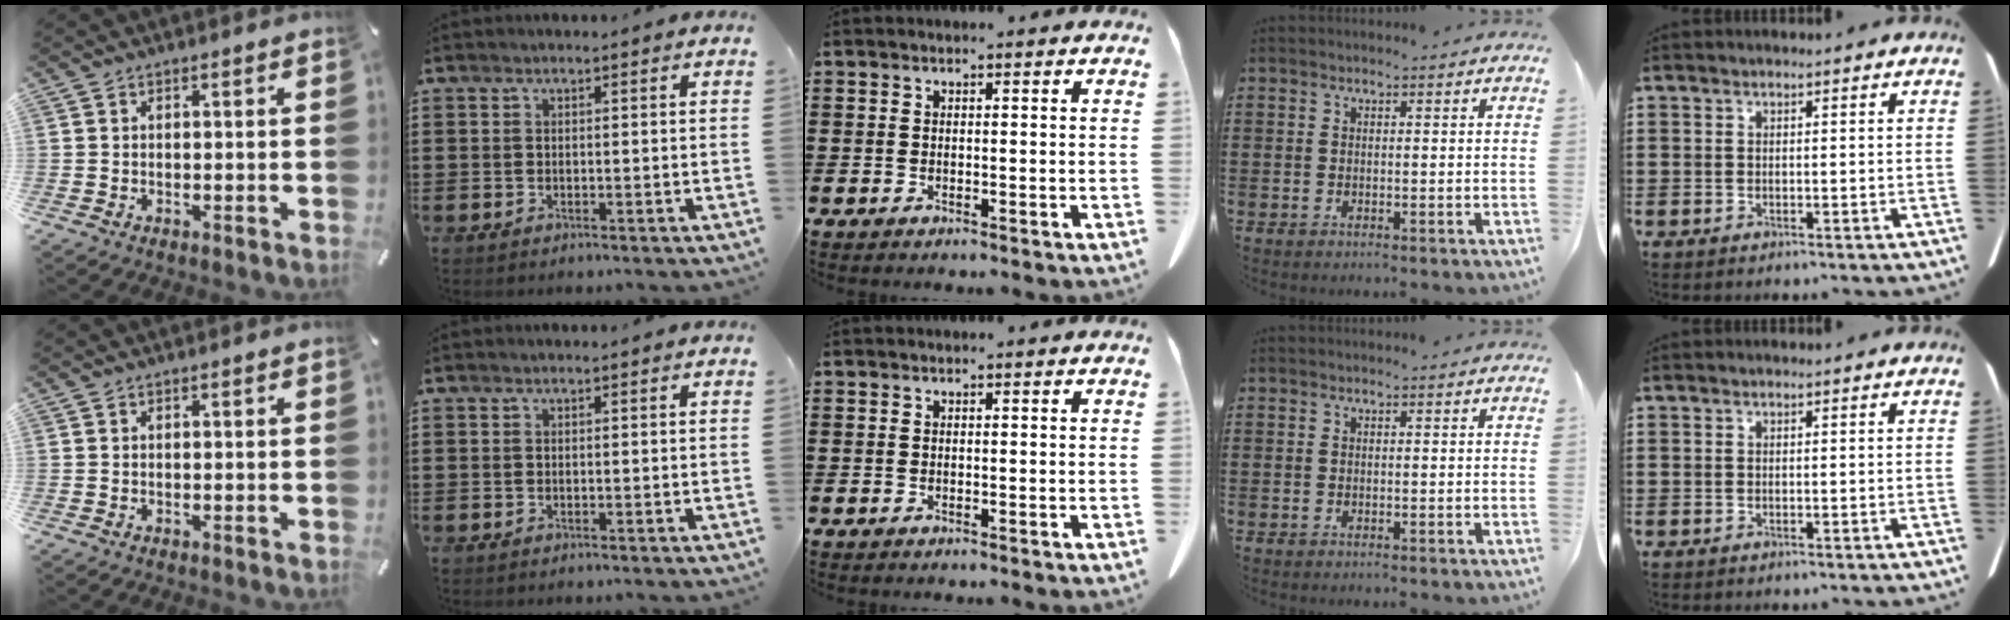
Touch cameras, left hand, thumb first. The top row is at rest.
{}